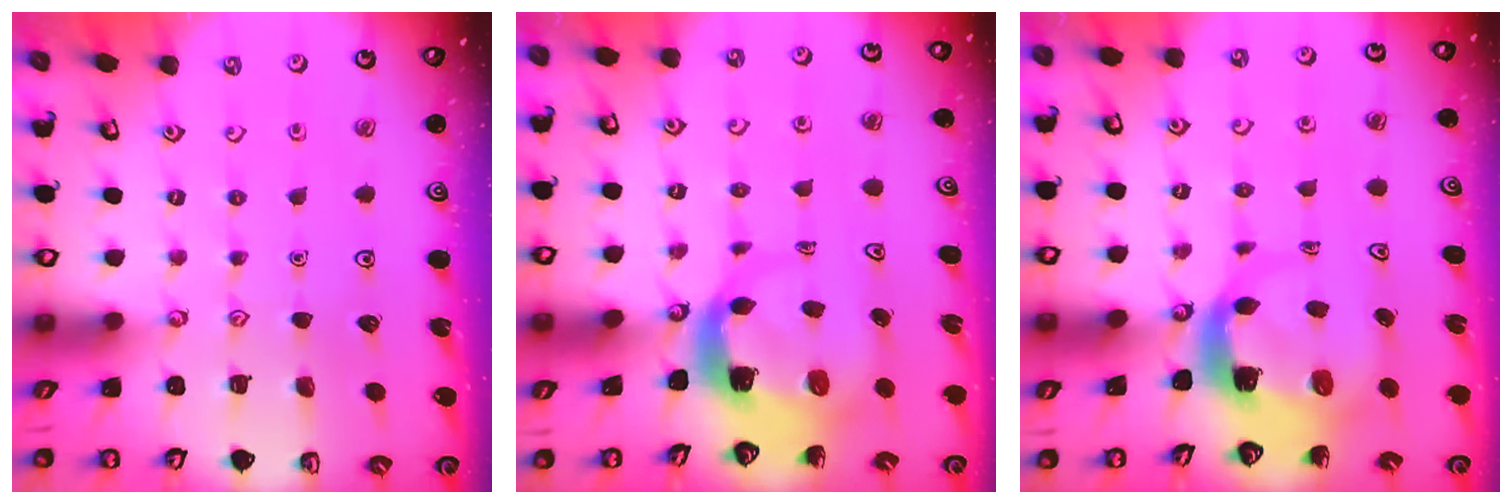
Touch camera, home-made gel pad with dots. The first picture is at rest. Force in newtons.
{"total": 5.2, "press": 5.1, "slide": 0.6}
{"total": 5.2, "press": 5.1, "slide": 0.6}